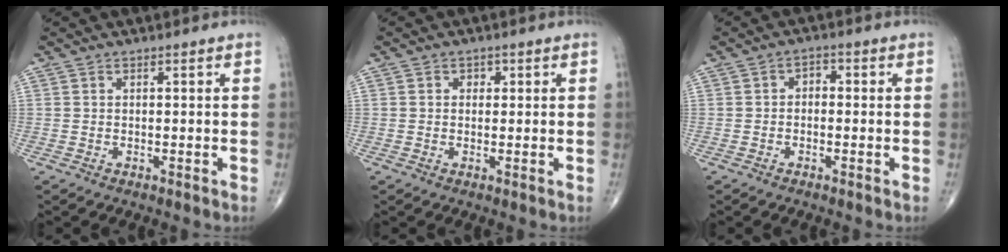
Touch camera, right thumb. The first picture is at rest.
{"total": 1.5, "force": [0.4, 1.3, 0.6], "torque": [0.003, 0.001, 0.001]}
{"total": 2.2, "force": [-0.3, 1.6, 1.5], "torque": [-0.008, 0.012, -0.015]}